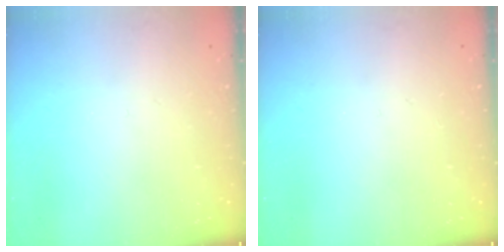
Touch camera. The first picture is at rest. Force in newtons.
{"total": 0.0}